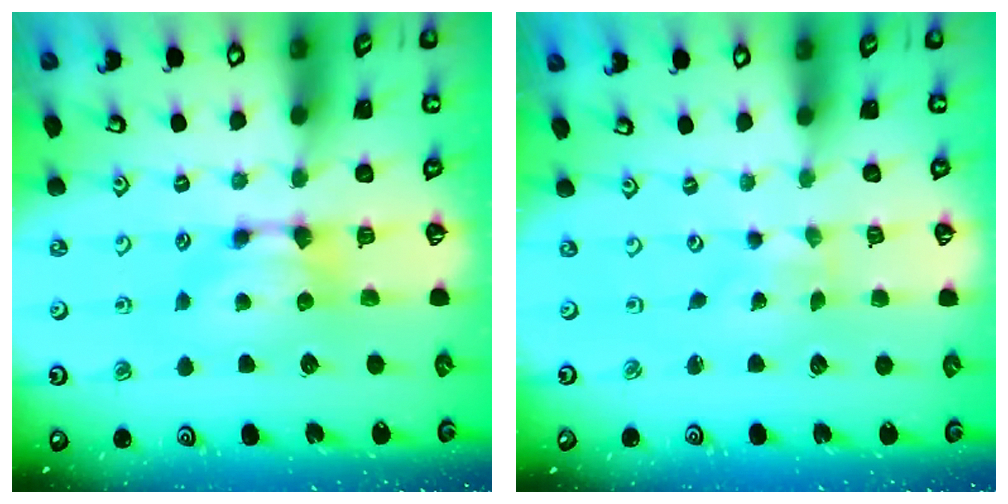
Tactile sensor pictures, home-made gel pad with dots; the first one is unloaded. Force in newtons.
{"total": 5.5, "press": 5.4, "slide": 0.8}